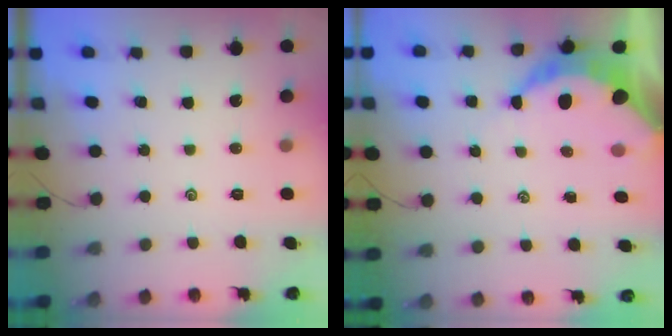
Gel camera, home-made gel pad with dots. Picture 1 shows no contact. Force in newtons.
{"total": 8.6, "press": 8.6, "slide": 0.5}